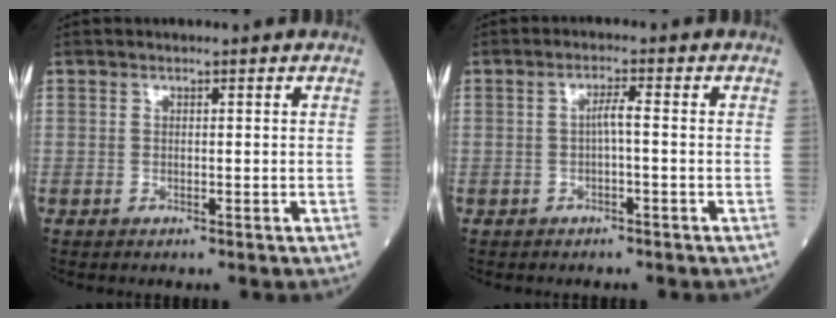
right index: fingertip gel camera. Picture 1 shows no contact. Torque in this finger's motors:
{"motor_torque": [0.32, -0.04, 0.18, 0.05]}